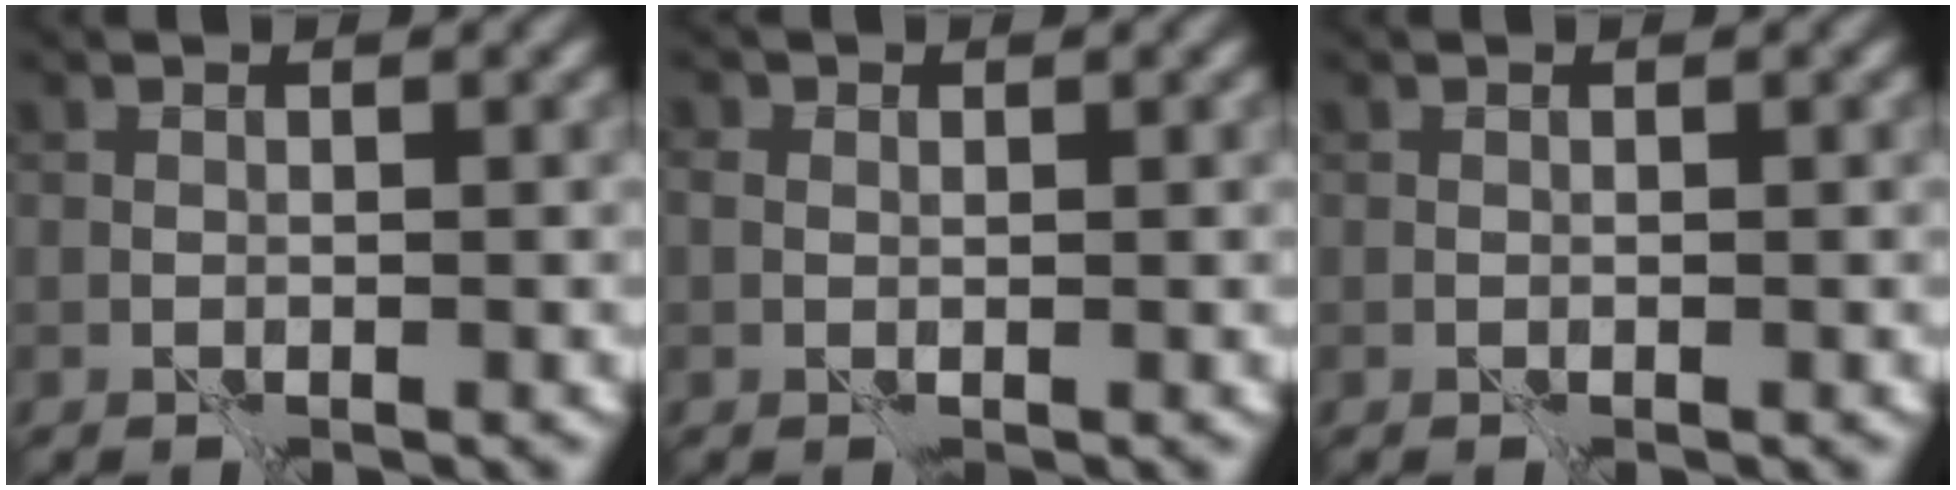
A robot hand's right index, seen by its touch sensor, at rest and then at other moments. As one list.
[{"total": 1.0, "force": [0.2, 0.8, 0.5], "torque": [-0.008, 0.003, 0.000]}, {"total": 0.0}]